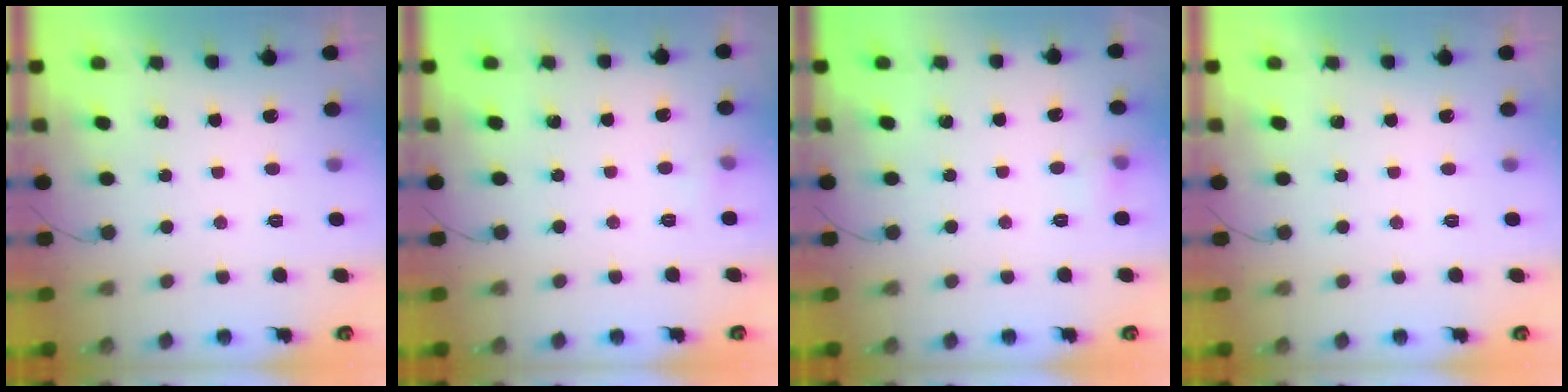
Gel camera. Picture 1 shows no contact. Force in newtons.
{"total": 2.9, "press": 2.8, "slide": 0.9}
{"total": 4.0, "press": 3.8, "slide": 1.0}
{"total": 0.0}